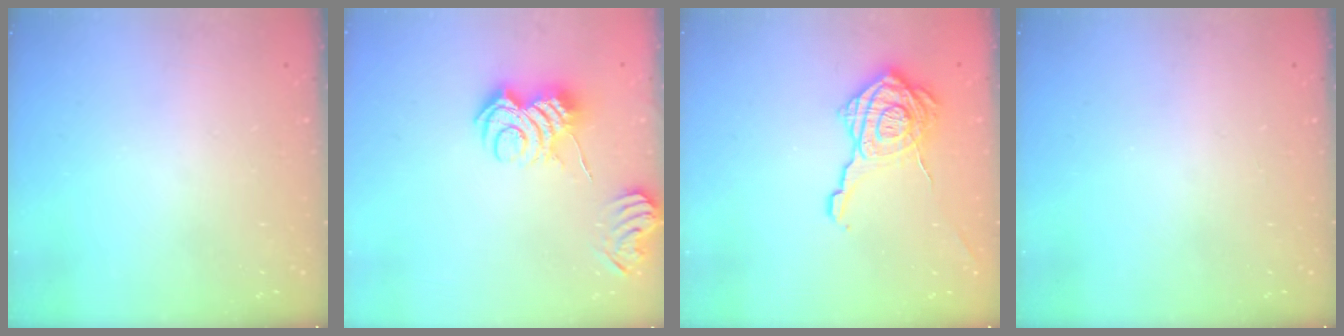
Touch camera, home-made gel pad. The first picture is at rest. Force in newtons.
{"total": 6.2, "press": 6.2, "slide": 0.4}
{"total": 18.7, "press": 18.6, "slide": 1.1}
{"total": 0.0}